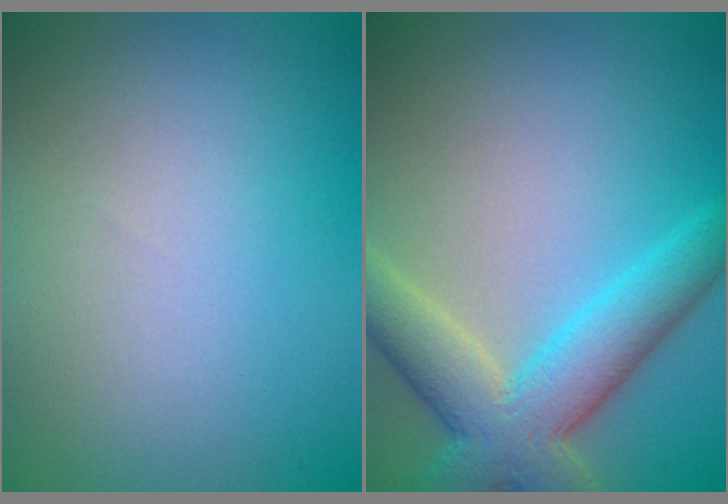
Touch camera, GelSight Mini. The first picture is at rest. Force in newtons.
{"total": 7.3, "press": 7.3, "slide": 0.5}